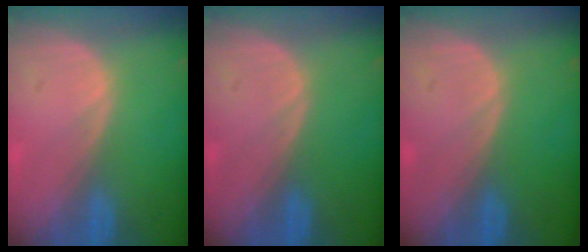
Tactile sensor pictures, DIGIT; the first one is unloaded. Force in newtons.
{"total": 0.0}
{"total": 0.0}